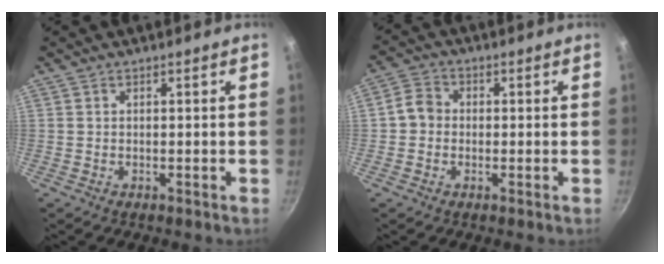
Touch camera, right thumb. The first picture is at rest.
{"total": 4.3, "force": [-0.3, 3.9, 1.8], "torque": [-0.016, 0.013, -0.019]}